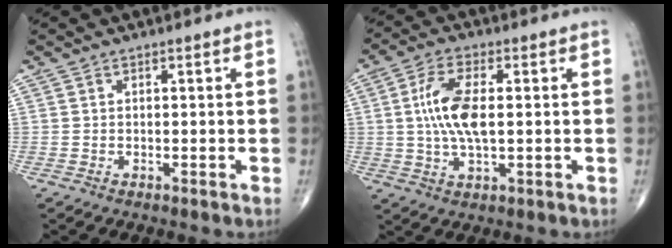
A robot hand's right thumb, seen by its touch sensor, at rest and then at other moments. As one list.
[{"total": 9.6, "force": [0.7, 3.9, 8.7], "torque": [-0.179, 0.002, 0.011]}]